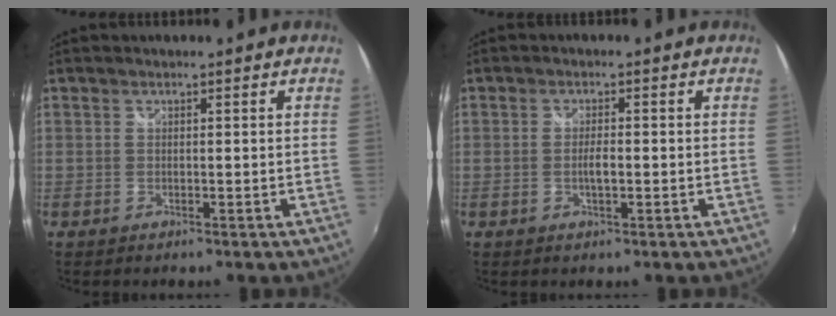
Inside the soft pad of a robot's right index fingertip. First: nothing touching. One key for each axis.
{"total": 2.8, "fx": -0.6, "fy": 0.8, "fz": 2.6, "tx": -0.048, "ty": -0.003, "tz": -0.011}